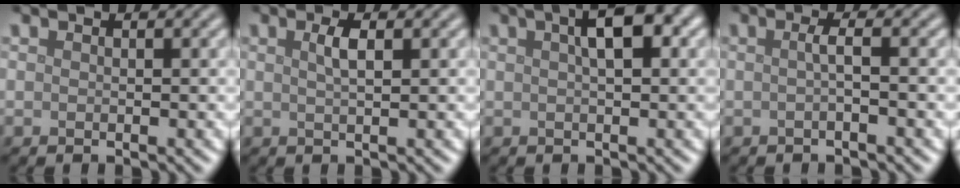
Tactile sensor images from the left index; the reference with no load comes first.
{"total": 1.8, "force": [0.7, 0.5, 1.6], "torque": [-0.026, 0.005, 0.008]}
{"total": 4.1, "force": [1.5, 1.1, 3.7], "torque": [-0.051, 0.013, 0.019]}
{"total": 1.6, "force": [-0.1, 0.4, 1.5], "torque": [-0.023, 0.000, -0.006]}